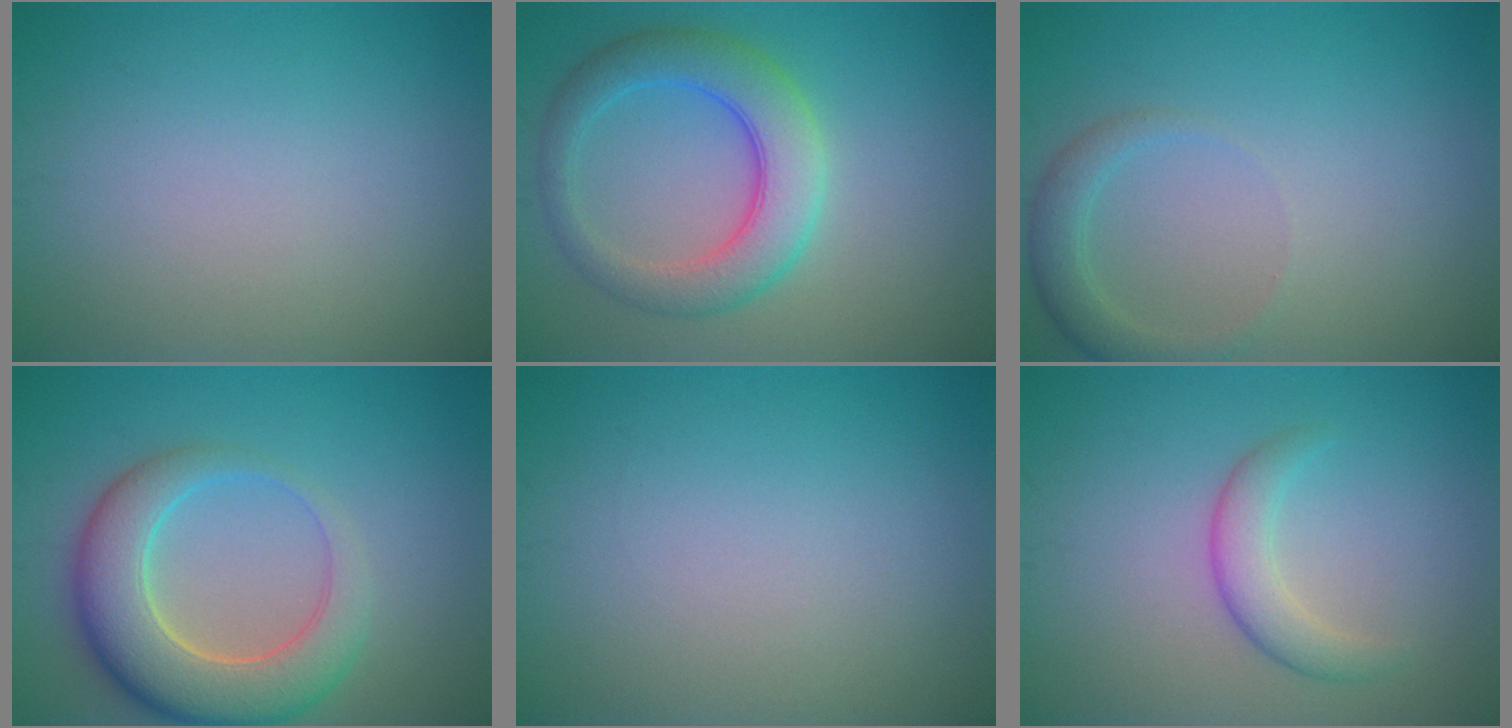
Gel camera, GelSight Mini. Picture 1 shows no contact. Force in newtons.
{"total": 5.9, "press": 5.9, "slide": 0.1}
{"total": 2.2, "press": 2.2, "slide": 0.2}
{"total": 7.7, "press": 7.7, "slide": 0.6}
{"total": 0.0}
{"total": 2.7, "press": 2.7, "slide": 0.1}